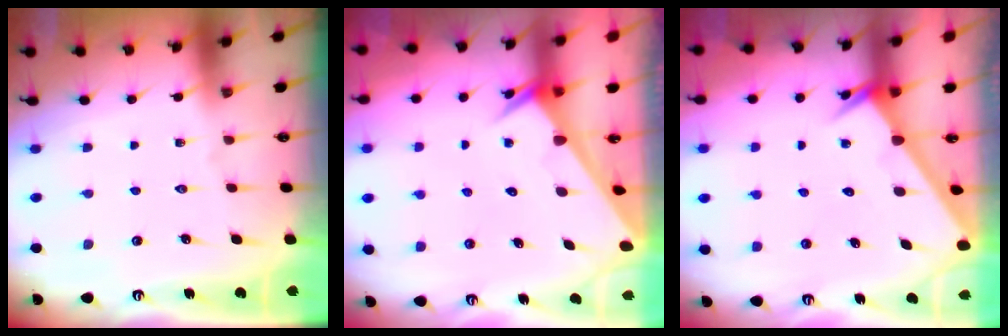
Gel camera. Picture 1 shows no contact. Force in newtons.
{"total": 2.5, "press": 2.5, "slide": 0.1}
{"total": 2.6, "press": 2.6, "slide": 0.0}